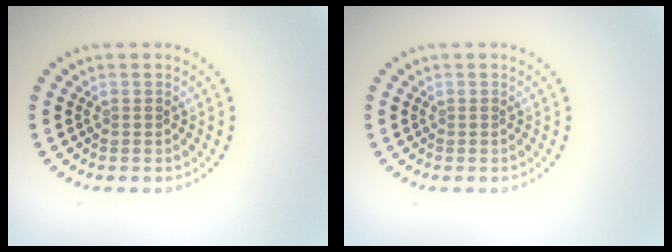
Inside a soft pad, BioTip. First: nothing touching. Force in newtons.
{"total": 0.0}